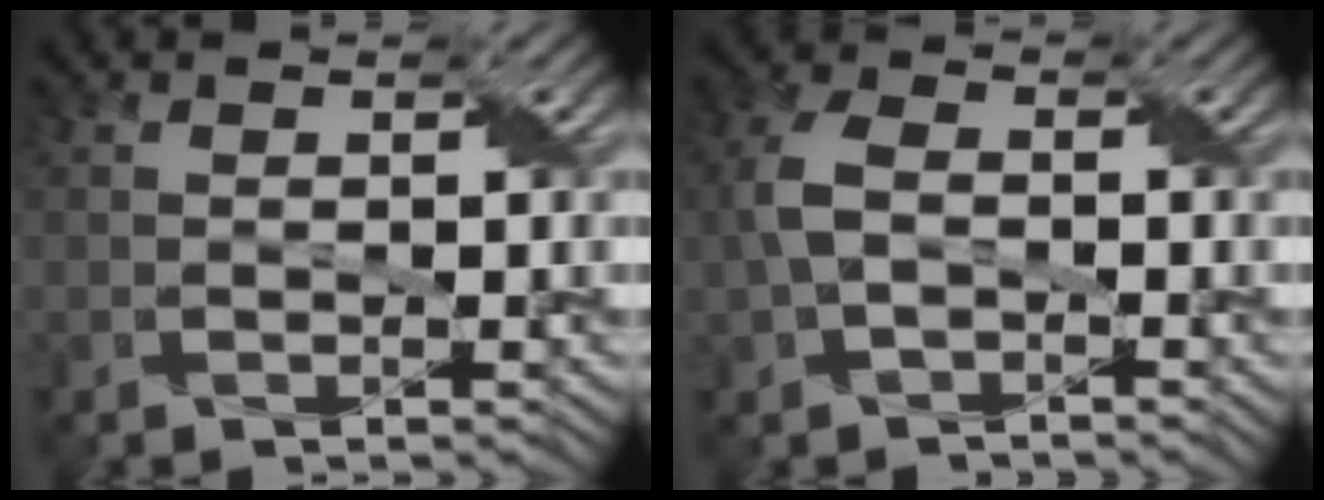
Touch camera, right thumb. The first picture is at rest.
{"total": 4.6, "force": [-0.7, 2.9, 3.4], "torque": [-0.093, 0.007, -0.019]}